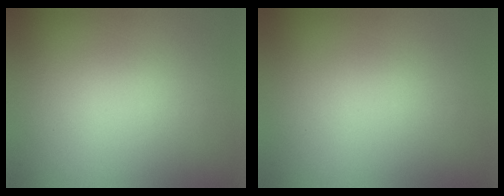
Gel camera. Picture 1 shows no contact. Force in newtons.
{"total": 0.0}